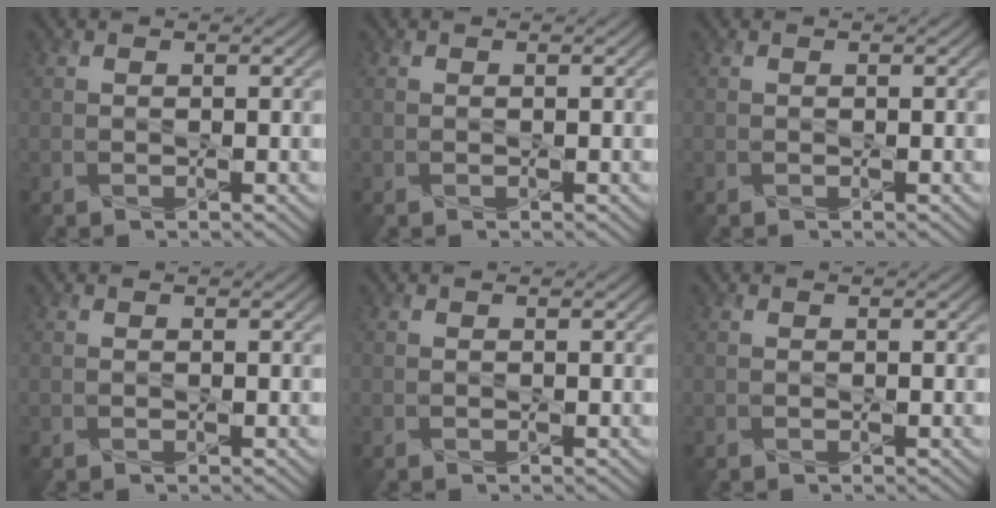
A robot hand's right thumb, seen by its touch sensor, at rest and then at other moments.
{"total": 0.0}
{"total": 0.0}
{"total": 0.0}
{"total": 0.0}
{"total": 0.0}